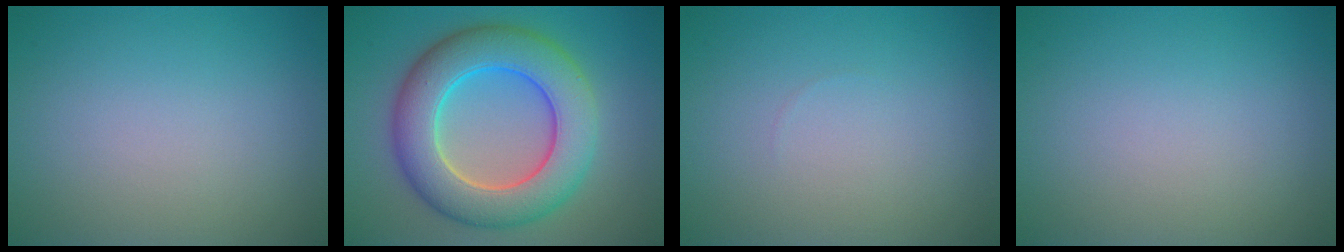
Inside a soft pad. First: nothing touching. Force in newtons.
{"total": 9.4, "press": 9.4, "slide": 0.2}
{"total": 0.0}
{"total": 0.0}